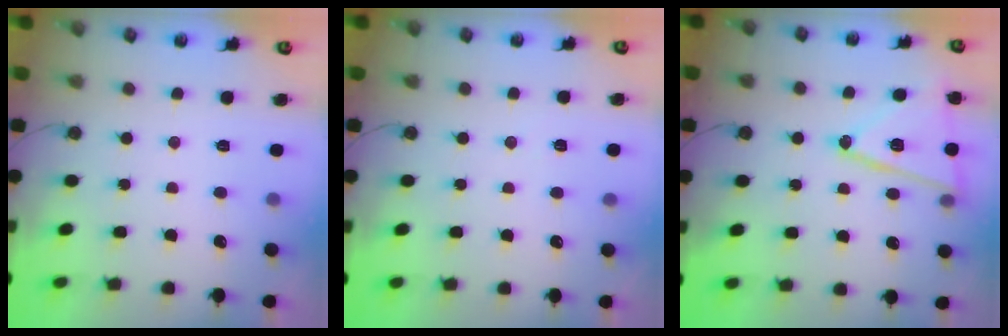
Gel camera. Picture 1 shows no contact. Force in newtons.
{"total": 2.5, "press": 2.2, "slide": 1.1}
{"total": 15.5, "press": 15.3, "slide": 2.7}